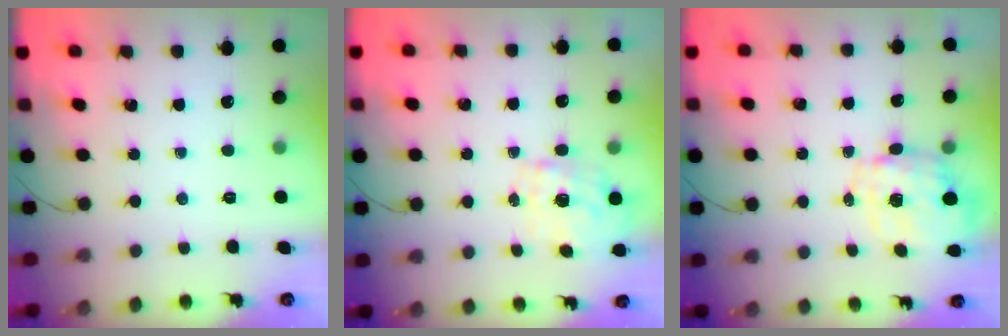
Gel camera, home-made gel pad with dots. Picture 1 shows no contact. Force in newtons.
{"total": 1.0, "press": 0.8, "slide": 0.6}
{"total": 9.9, "press": 9.6, "slide": 2.5}